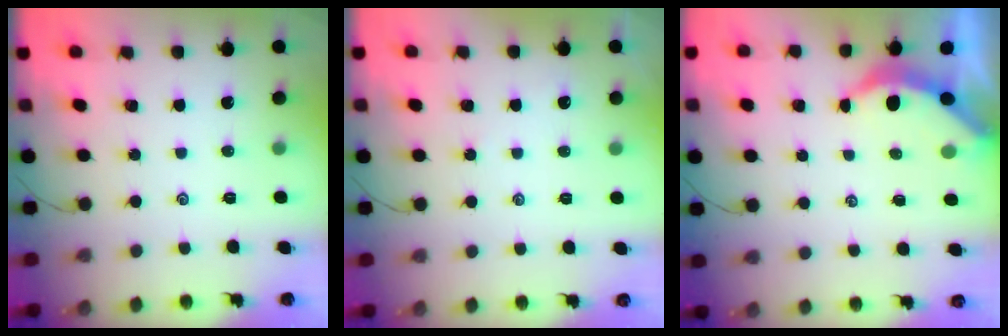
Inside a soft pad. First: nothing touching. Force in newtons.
{"total": 1.7, "press": 1.6, "slide": 0.4}
{"total": 3.7, "press": 3.7, "slide": 0.5}